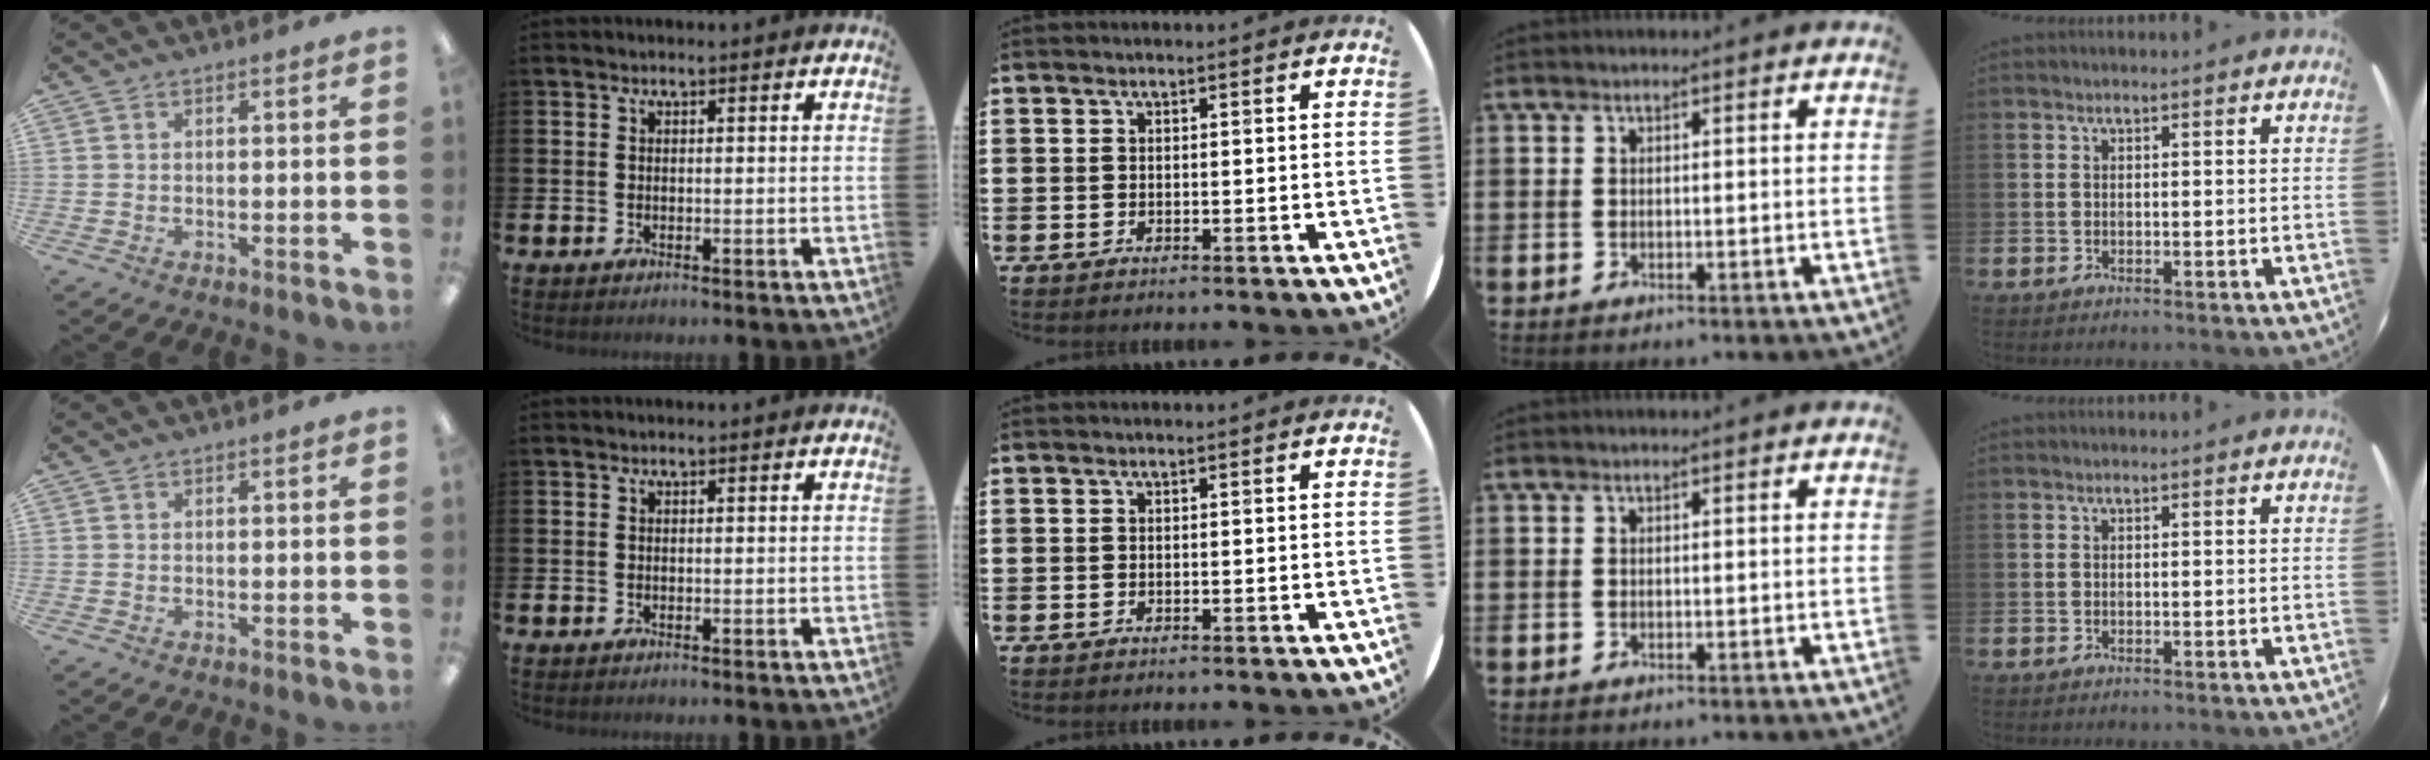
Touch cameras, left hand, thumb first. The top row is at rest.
{}